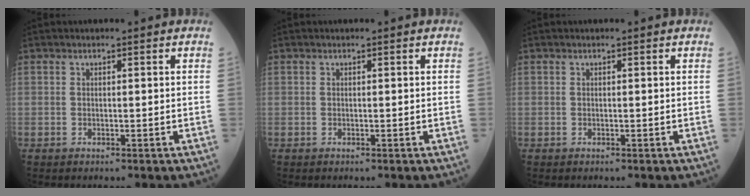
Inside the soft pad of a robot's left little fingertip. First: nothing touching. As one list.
[{"total": 0.0}, {"total": 0.0}]